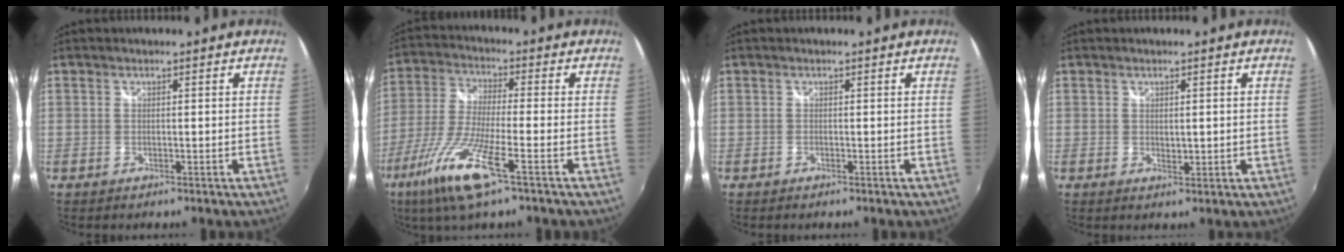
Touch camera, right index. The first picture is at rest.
{"total": 13.4, "force": [-6.9, 1.3, 11.4], "torque": [-0.256, -0.023, -0.139]}
{"total": 0.0}
{"total": 1.8, "force": [0.6, 1.1, 1.3], "torque": [-0.019, -0.002, 0.012]}